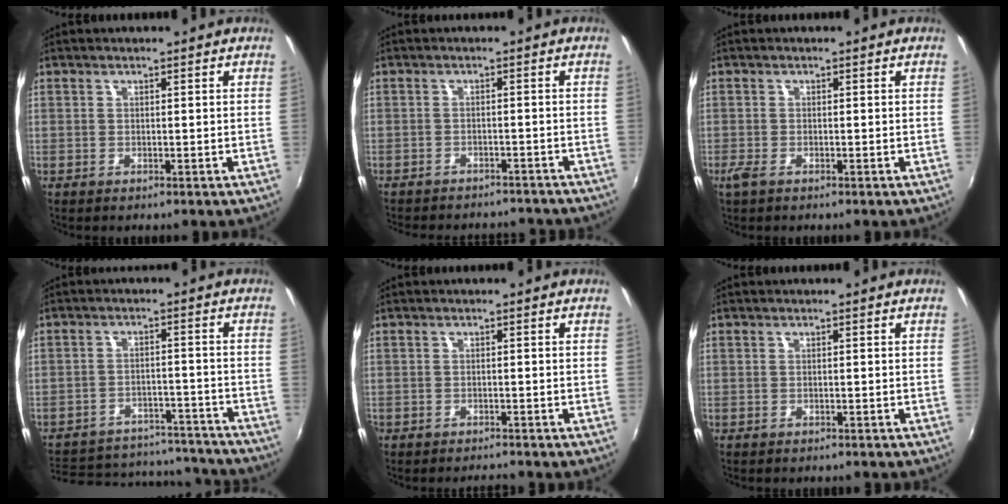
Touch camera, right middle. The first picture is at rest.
{"total": 11.3, "force": [-10.1, 3.5, 3.6], "torque": [-0.088, -0.008, -0.132]}
{"total": 1.8, "force": [-1.1, 0.6, 1.2], "torque": [-0.028, -0.006, -0.022]}
{"total": 21.9, "force": [-18.7, 8.6, 7.4], "torque": [-0.163, 0.035, -0.226]}
{"total": 1.9, "force": [-1.8, 0.4, 0.2], "torque": [-0.016, -0.006, -0.034]}
{"total": 0.8, "force": [-0.8, 0.3, 0.2], "torque": [-0.006, -0.002, -0.011]}